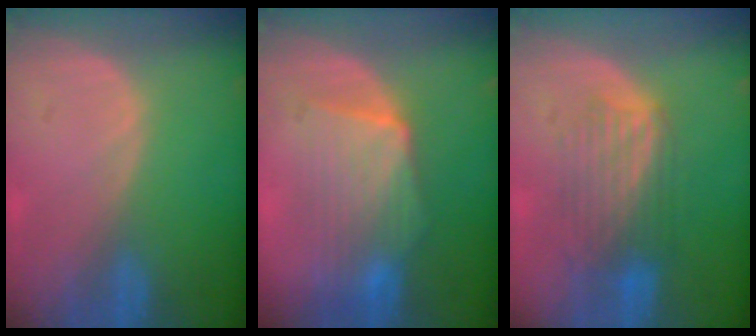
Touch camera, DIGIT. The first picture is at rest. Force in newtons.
{"total": 7.7, "press": 7.7, "slide": 0.4}
{"total": 6.4, "press": 6.4, "slide": 0.6}